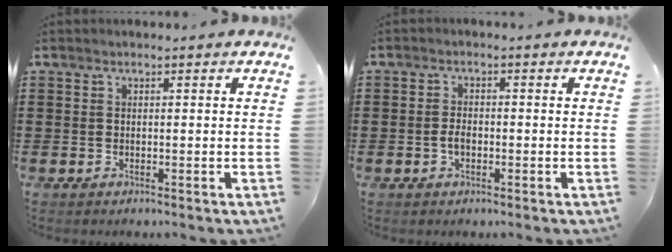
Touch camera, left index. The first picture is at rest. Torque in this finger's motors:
{"motor_torque": [0.07, 0.04, 0.06, 0.06]}